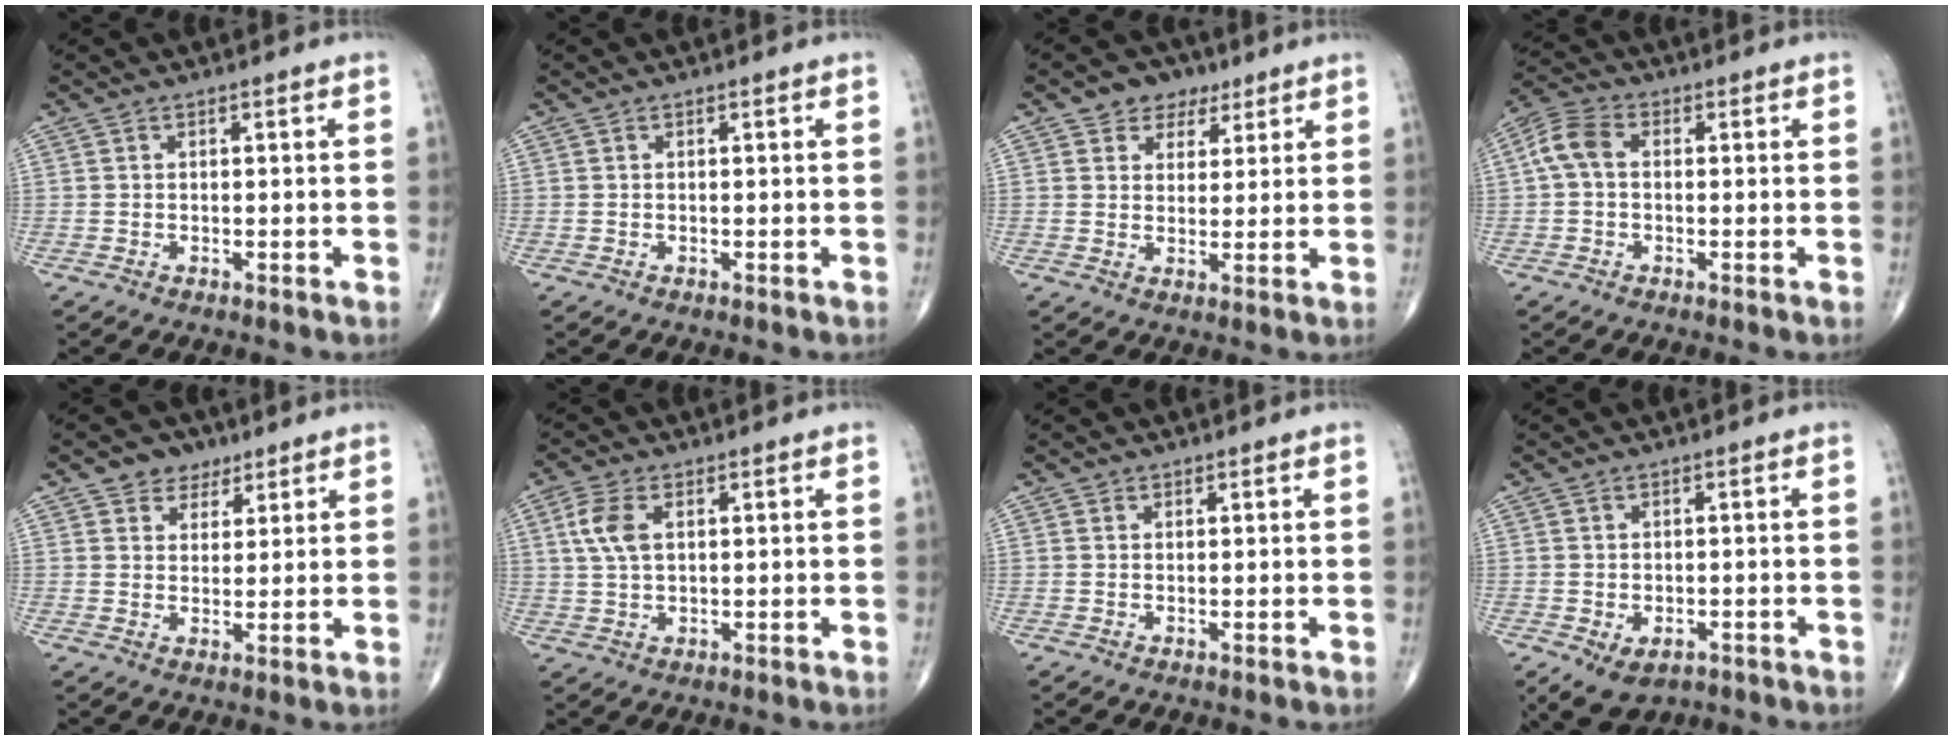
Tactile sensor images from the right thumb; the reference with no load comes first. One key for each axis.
{"total": 0.0}
{"total": 6.2, "fx": 3.7, "fy": 4.6, "fz": 2.0, "tx": 0.004, "ty": -0.011, "tz": 0.054}
{"total": 5.7, "fx": 0.3, "fy": 3.8, "fz": 4.3, "tx": -0.087, "ty": 0.017, "tz": -0.004}
{"total": 5.2, "fx": 3.2, "fy": 3.8, "fz": 1.5, "tx": 0.005, "ty": -0.014, "tz": 0.049}
{"total": 6.1, "fx": 1.8, "fy": 3.4, "fz": 4.8, "tx": -0.111, "ty": 0.003, "tz": 0.036}
{"total": 0.6, "fx": 0.3, "fy": 0.5, "fz": 0.0, "tx": 0.004, "ty": -0.001, "tz": 0.003}
{"total": 6.4, "fx": -3.0, "fy": 4.3, "fz": 3.7, "tx": -0.054, "ty": 0.008, "tz": -0.036}